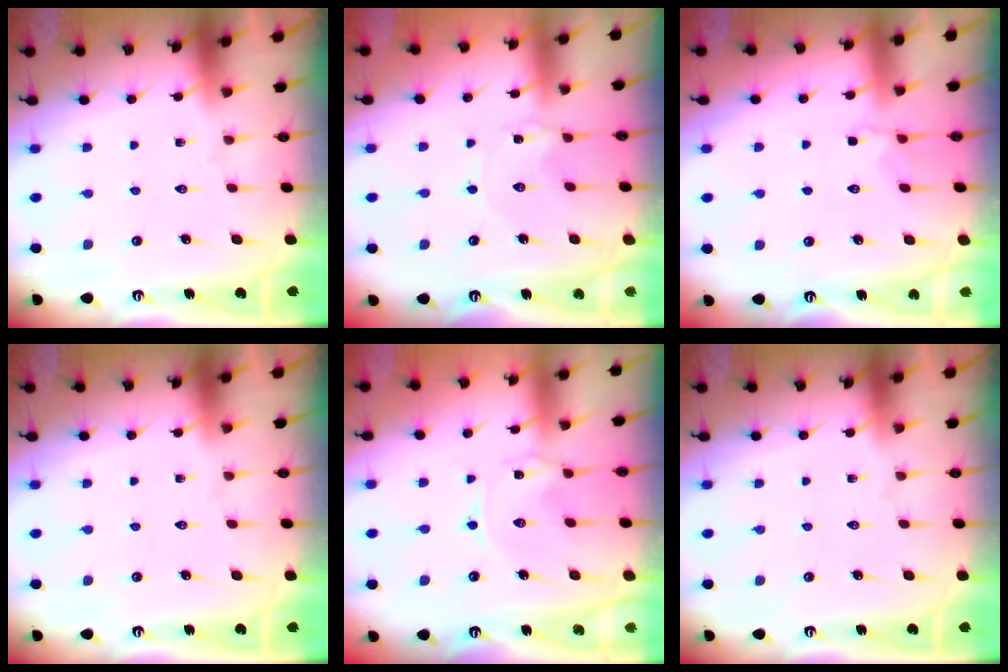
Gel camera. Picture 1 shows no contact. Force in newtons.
{"total": 1.6, "press": 1.6, "slide": 0.3}
{"total": 2.7, "press": 2.3, "slide": 1.4}
{"total": 0.0}
{"total": 0.6, "press": 0.6, "slide": 0.2}
{"total": 0.0}